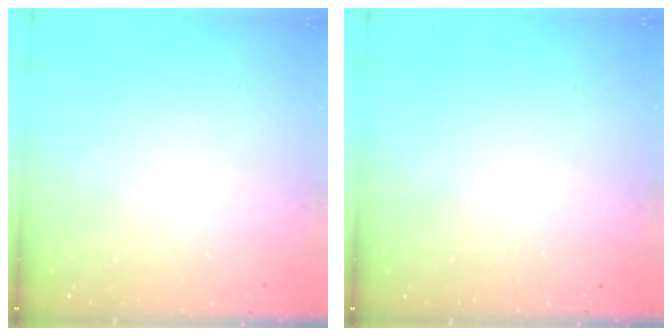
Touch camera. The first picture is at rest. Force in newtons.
{"total": 0.0}